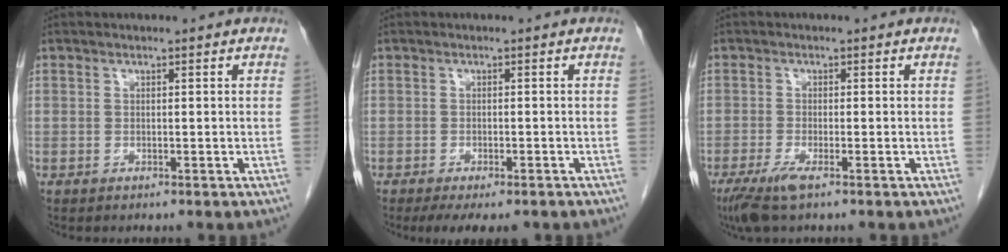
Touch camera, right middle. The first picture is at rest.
{"total": 6.5, "force": [-5.0, 2.1, 3.6], "torque": [-0.046, -0.010, -0.071]}
{"total": 4.0, "force": [-2.5, 0.5, 3.2], "torque": [-0.067, -0.014, -0.047]}